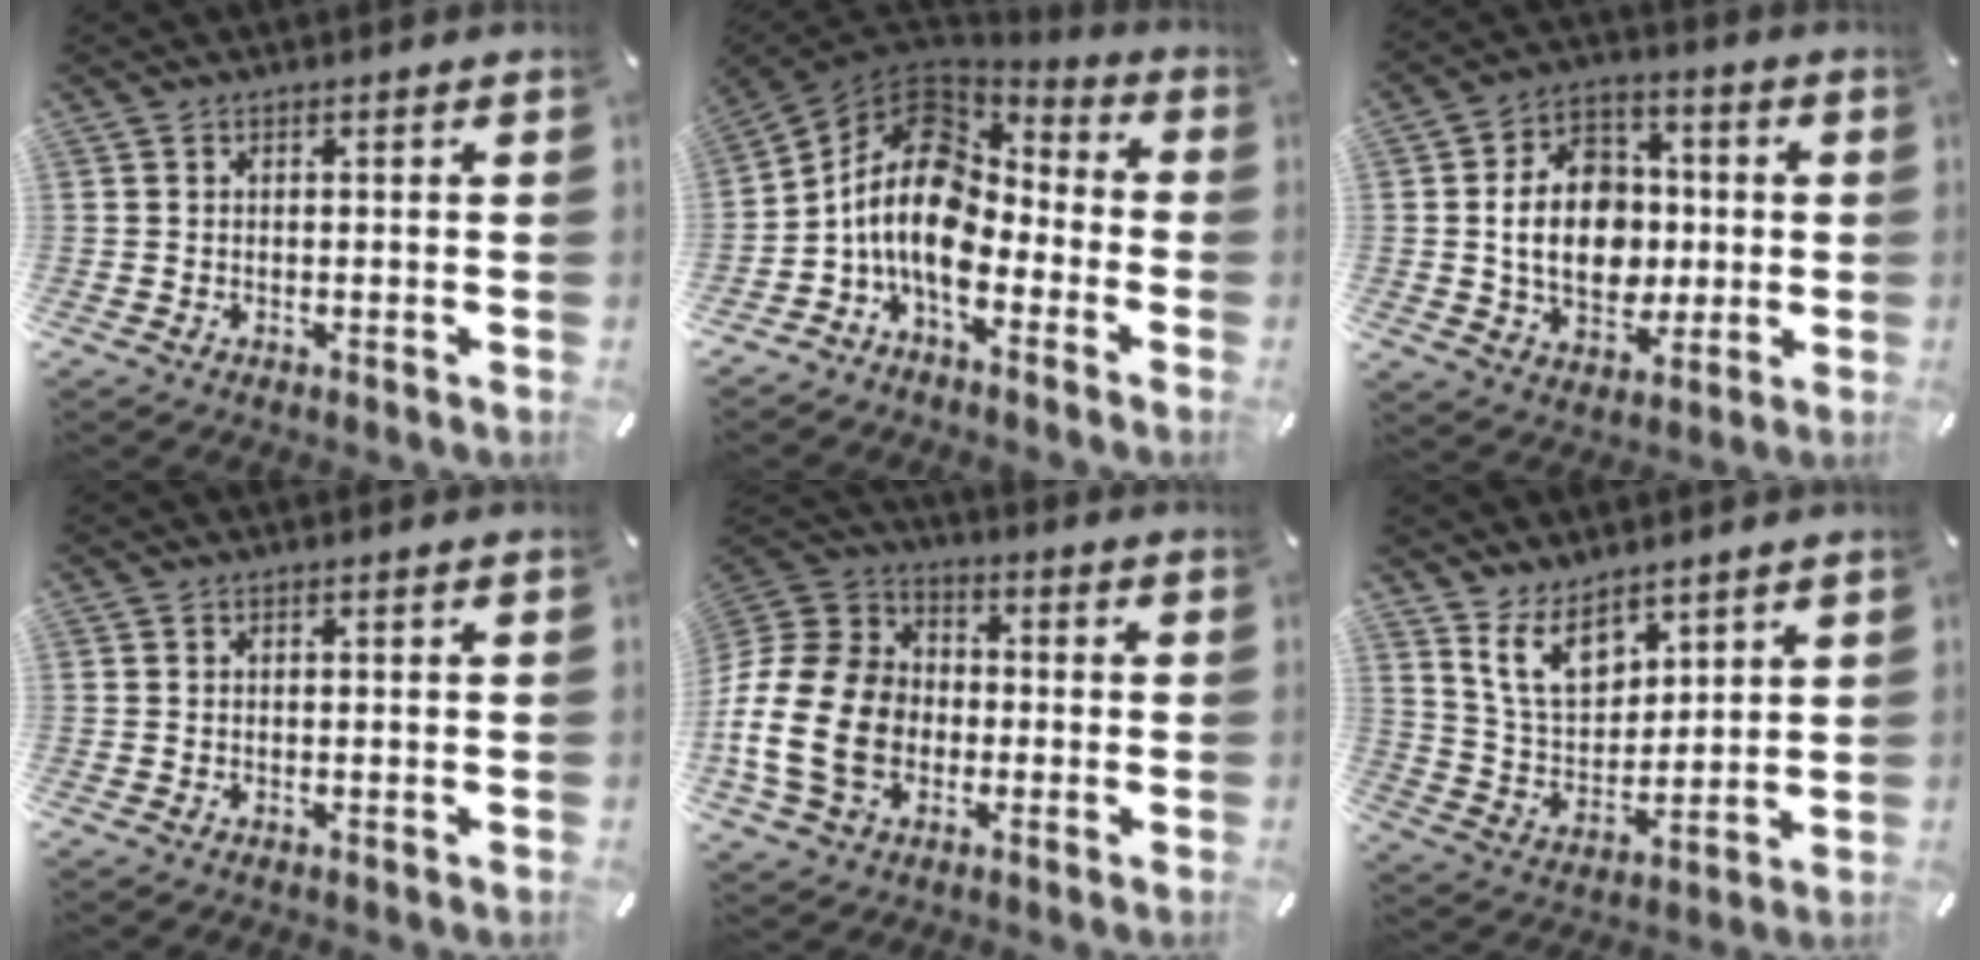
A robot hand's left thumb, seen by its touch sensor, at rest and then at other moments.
{"total": 14.8, "force": [-3.7, 10.0, 10.2], "torque": [-0.222, 0.011, -0.072]}
{"total": 14.5, "force": [-0.5, 11.5, 8.8], "torque": [-0.163, 0.012, -0.008]}
{"total": 0.0}
{"total": 18.6, "force": [-4.4, 14.7, 10.6], "torque": [-0.239, 0.034, -0.081]}
{"total": 10.9, "force": [7.2, 6.4, 5.0], "torque": [-0.108, -0.029, 0.138]}